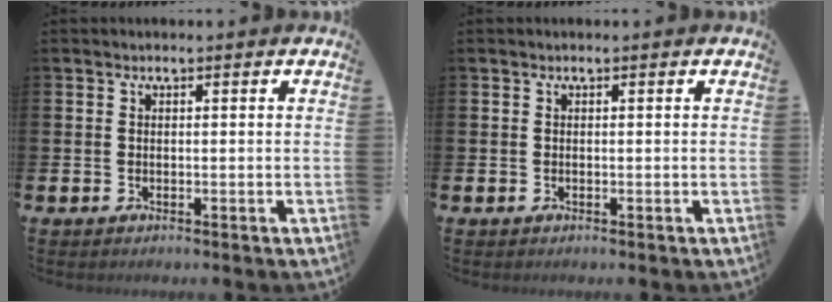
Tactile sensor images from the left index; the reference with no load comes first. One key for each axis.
{"total": 0.0}